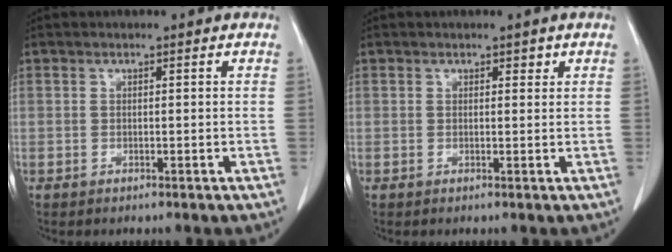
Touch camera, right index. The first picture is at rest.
{"total": 1.3, "force": [0.7, 0.9, 0.6], "torque": [-0.013, 0.007, 0.012]}